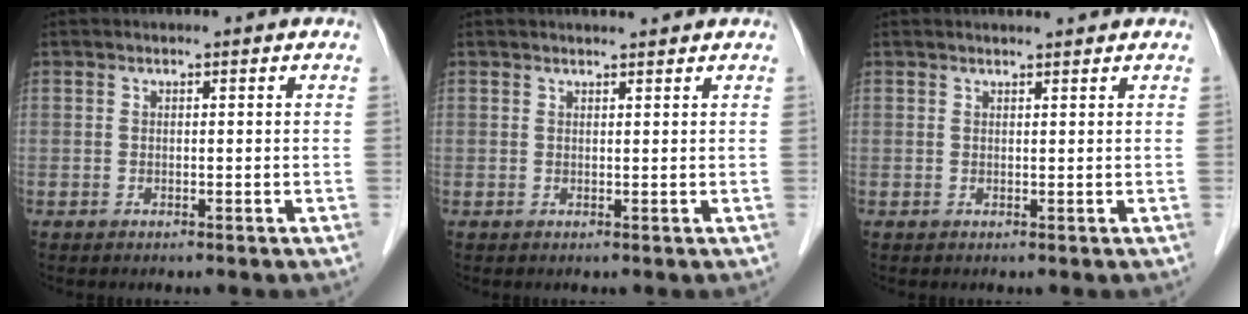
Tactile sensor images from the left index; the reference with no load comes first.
{"total": 2.0, "force": [1.9, 0.0, 0.6], "torque": [-0.008, 0.007, 0.025]}
{"total": 1.8, "force": [1.8, 0.0, 0.6], "torque": [-0.007, 0.007, 0.024]}